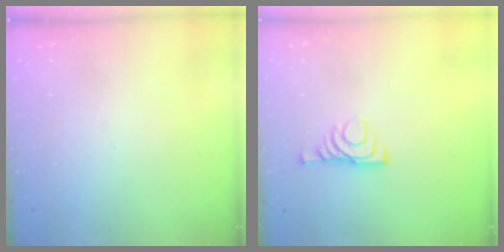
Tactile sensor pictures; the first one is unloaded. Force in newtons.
{"total": 7.2, "press": 7.1, "slide": 1.1}